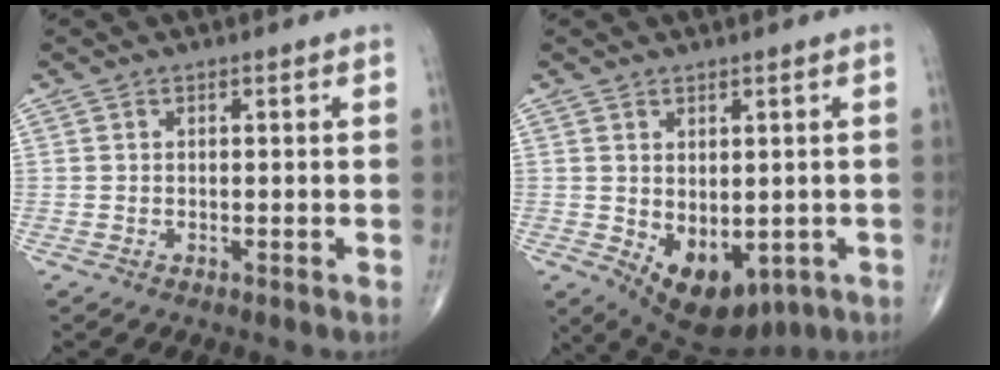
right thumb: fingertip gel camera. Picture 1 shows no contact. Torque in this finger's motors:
{"motor_torque": [-0.32, 0.97, -0.03, -0.03, 0.23]}